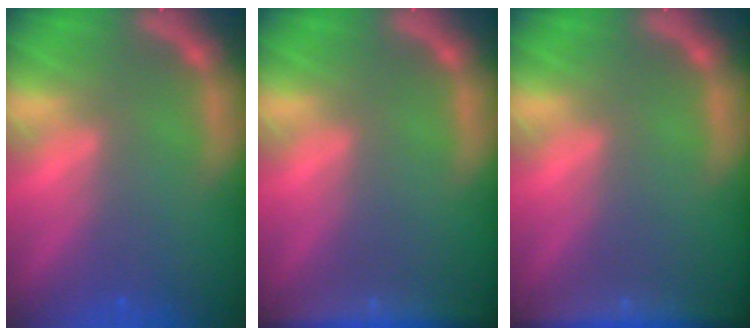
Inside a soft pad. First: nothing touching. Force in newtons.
{"total": 5.5}
{"total": 5.5}